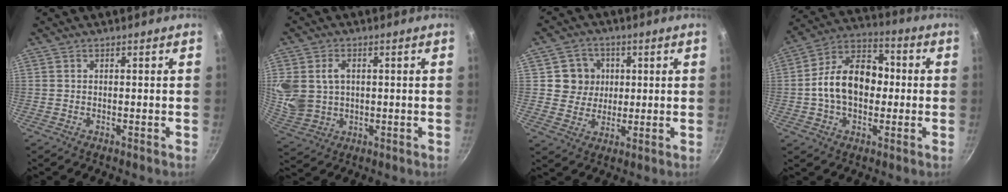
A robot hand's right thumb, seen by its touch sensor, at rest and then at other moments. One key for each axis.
{"total": 11.6, "fx": 2.2, "fy": 9.1, "fz": 6.8, "tx": -0.143, "ty": -0.005, "tz": 0.054}
{"total": 7.3, "fx": 1.4, "fy": 6.9, "fz": 1.9, "tx": 0.008, "ty": 0.000, "tz": 0.019}
{"total": 15.3, "fx": -0.5, "fy": 10.5, "fz": 11.1, "tx": -0.147, "ty": 0.037, "tz": -0.027}